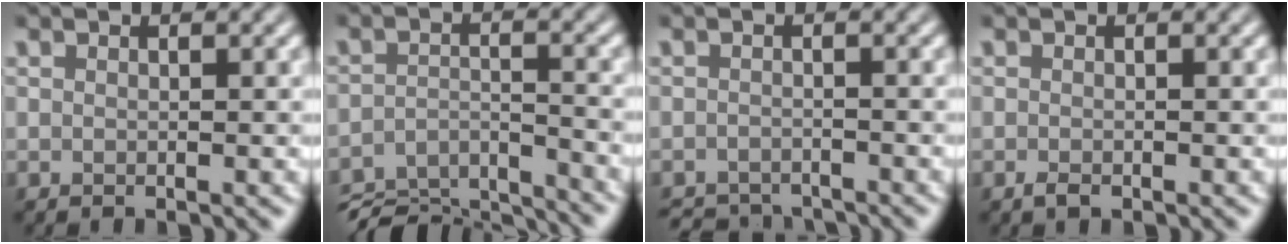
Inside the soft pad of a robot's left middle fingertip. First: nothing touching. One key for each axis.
{"total": 9.1, "fx": -8.6, "fy": 2.0, "fz": 2.3, "tx": -0.039, "ty": -0.011, "tz": -0.140}
{"total": 3.5, "fx": -3.4, "fy": 0.7, "fz": 0.4, "tx": -0.005, "ty": -0.006, "tz": -0.056}
{"total": 0.8, "fx": -0.4, "fy": 0.3, "fz": 0.5, "tx": -0.010, "ty": -0.001, "tz": -0.007}